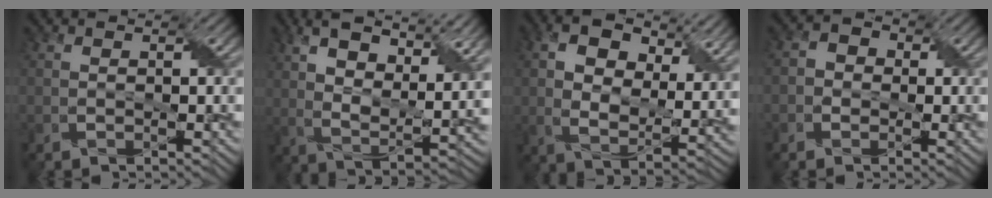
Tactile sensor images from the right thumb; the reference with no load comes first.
{"total": 13.9, "force": [7.0, 5.4, 10.8], "torque": [-0.202, 0.010, 0.112]}
{"total": 12.0, "force": [4.8, 6.8, 8.6], "torque": [-0.169, -0.006, 0.081]}
{"total": 2.5, "force": [-0.5, 2.3, 0.8], "torque": [-0.014, 0.007, -0.016]}